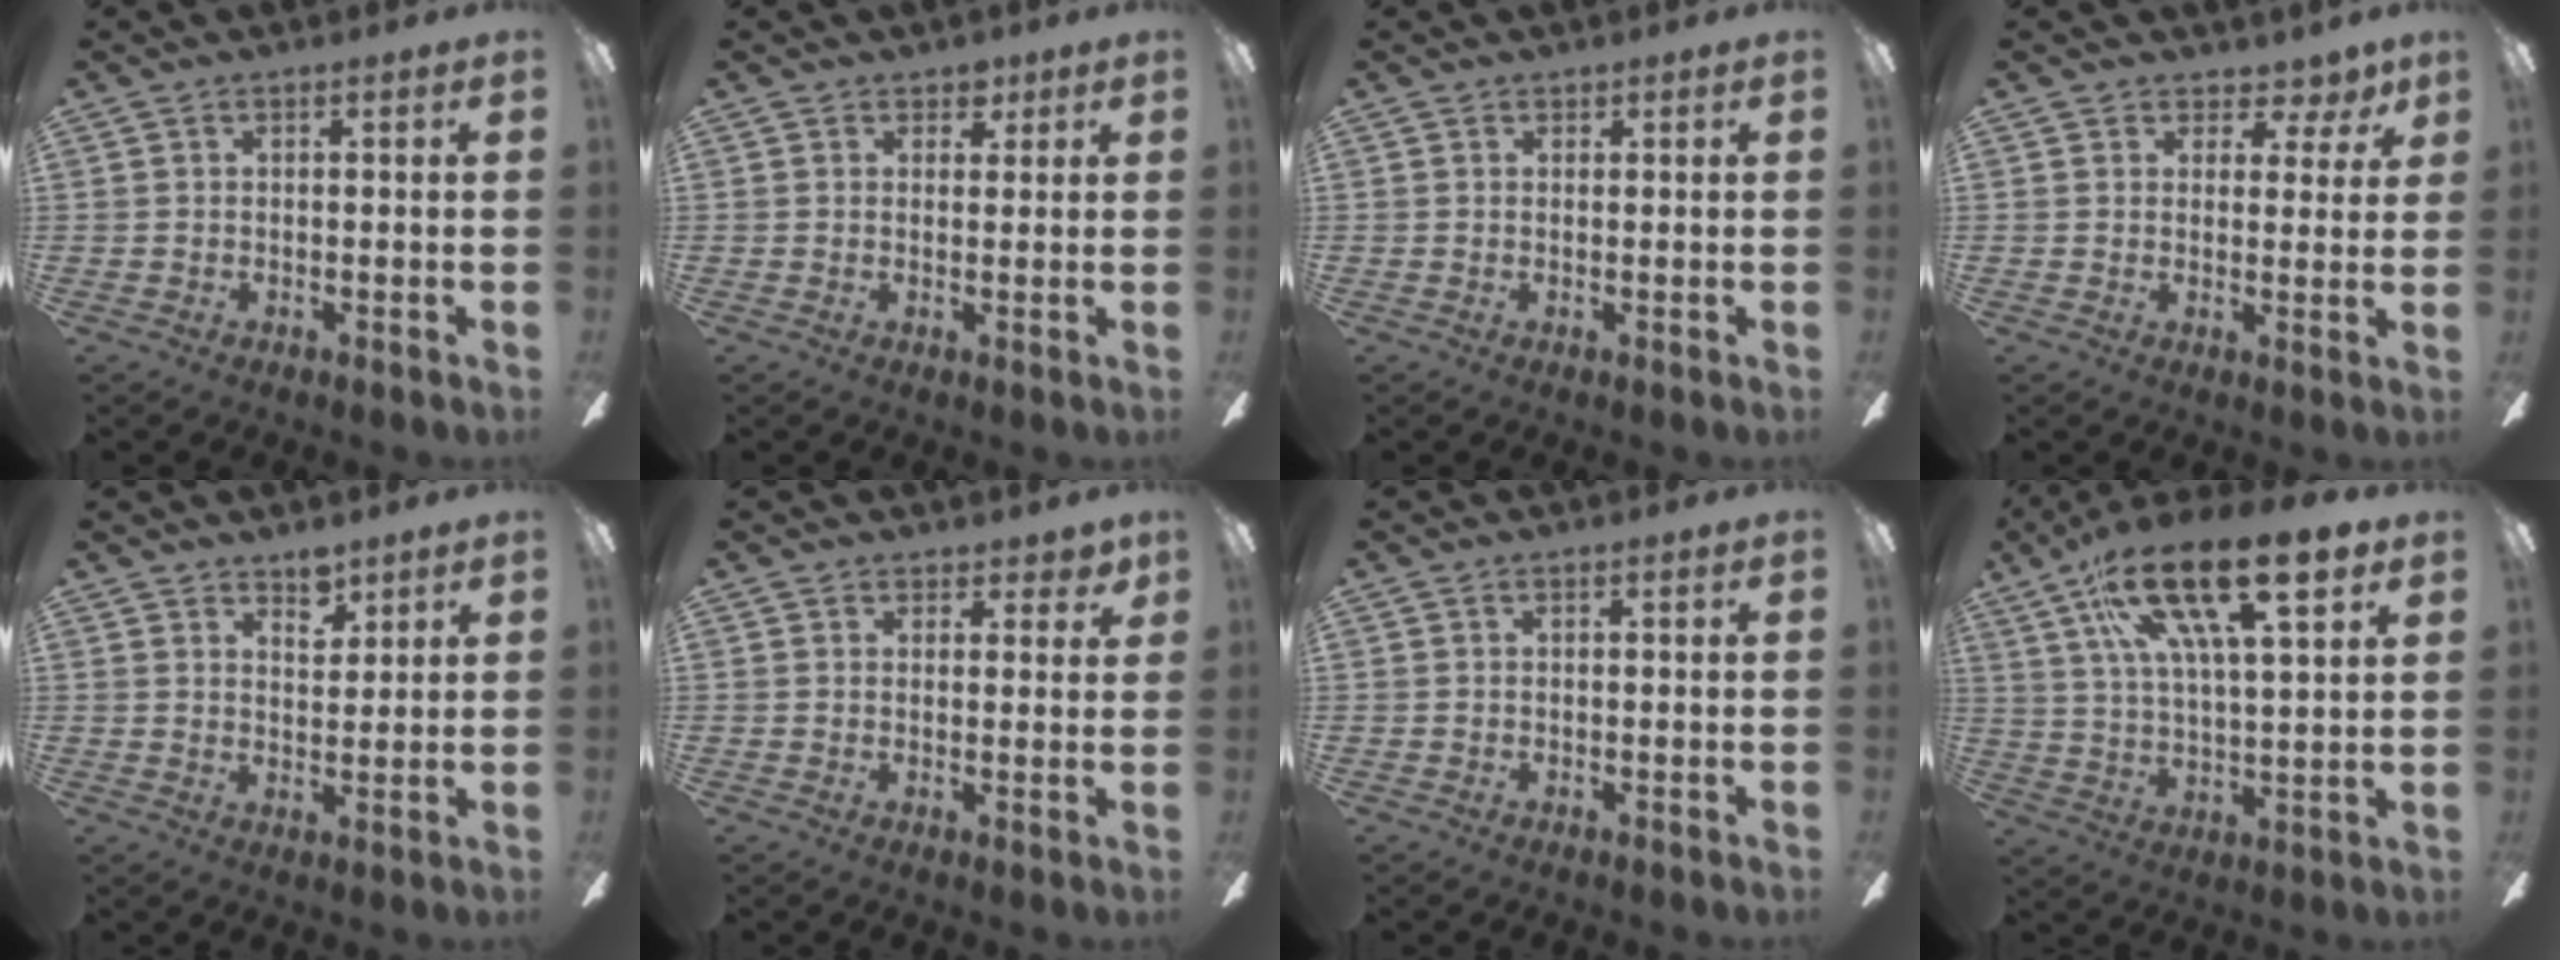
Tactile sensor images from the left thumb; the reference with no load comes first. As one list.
[{"total": 2.8, "force": [1.9, 1.9, 0.8], "torque": [0.005, -0.008, 0.032]}, {"total": 0.6, "force": [0.6, 0.3, 0.0], "torque": [-0.001, -0.001, 0.011]}, {"total": 4.8, "force": [3.5, 3.0, 1.6], "torque": [-0.011, -0.018, 0.059]}, {"total": 4.7, "force": [3.9, 2.0, 1.8], "torque": [-0.011, -0.025, 0.066]}, {"total": 2.9, "force": [2.3, 1.5, 0.9], "torque": [0.004, -0.009, 0.038]}, {"total": 0.0}, {"total": 20.6, "force": [12.6, 6.1, 15.1], "torque": [-0.260, -0.055, 0.204]}]